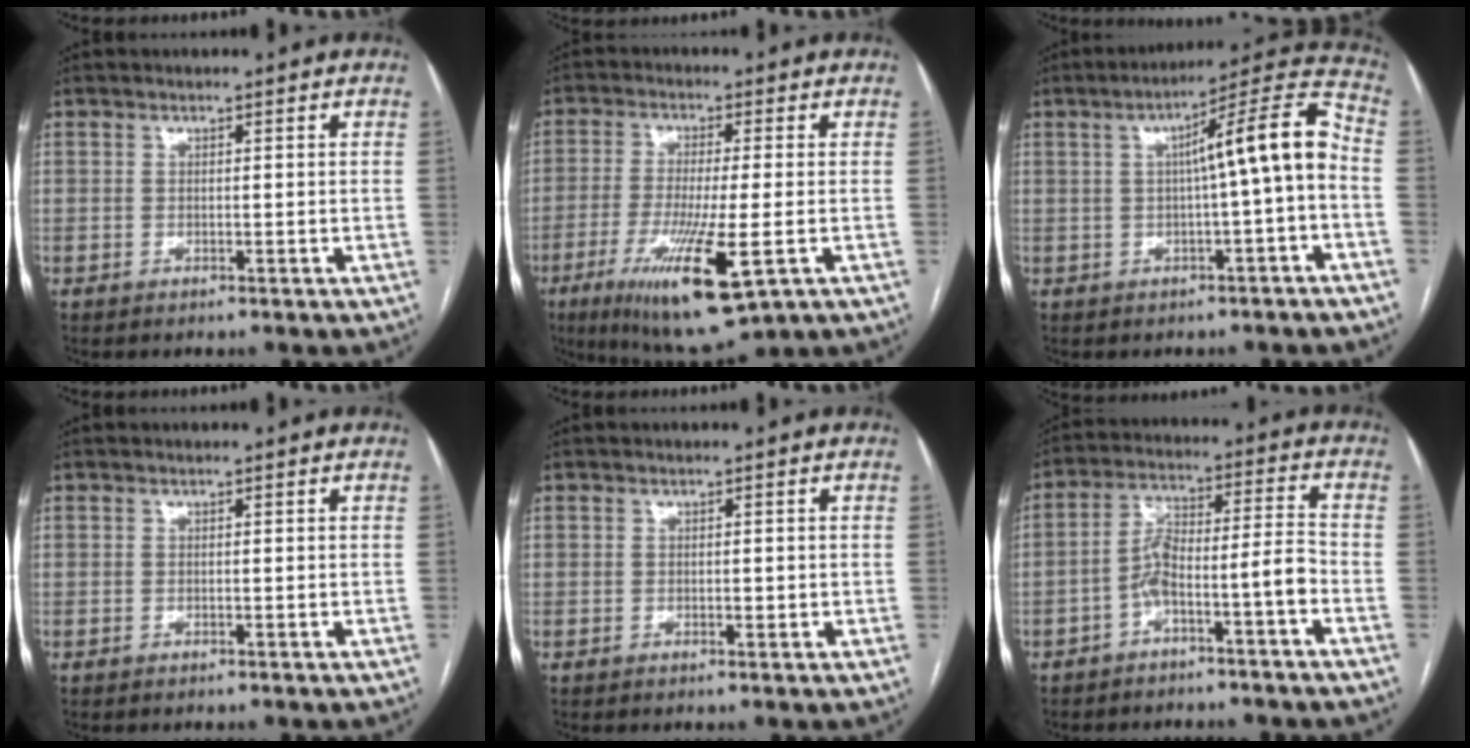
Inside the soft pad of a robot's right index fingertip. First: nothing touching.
{"total": 13.5, "force": [-5.2, 1.8, 12.4], "torque": [-0.234, -0.041, -0.083]}
{"total": 10.8, "force": [-0.4, 0.2, 10.8], "torque": [-0.151, 0.033, -0.009]}
{"total": 0.0}
{"total": 1.0, "force": [-0.1, 0.5, 0.8], "torque": [-0.009, 0.000, 0.000]}
{"total": 7.7, "force": [-3.9, 0.6, 6.6], "torque": [-0.117, 0.039, -0.064]}